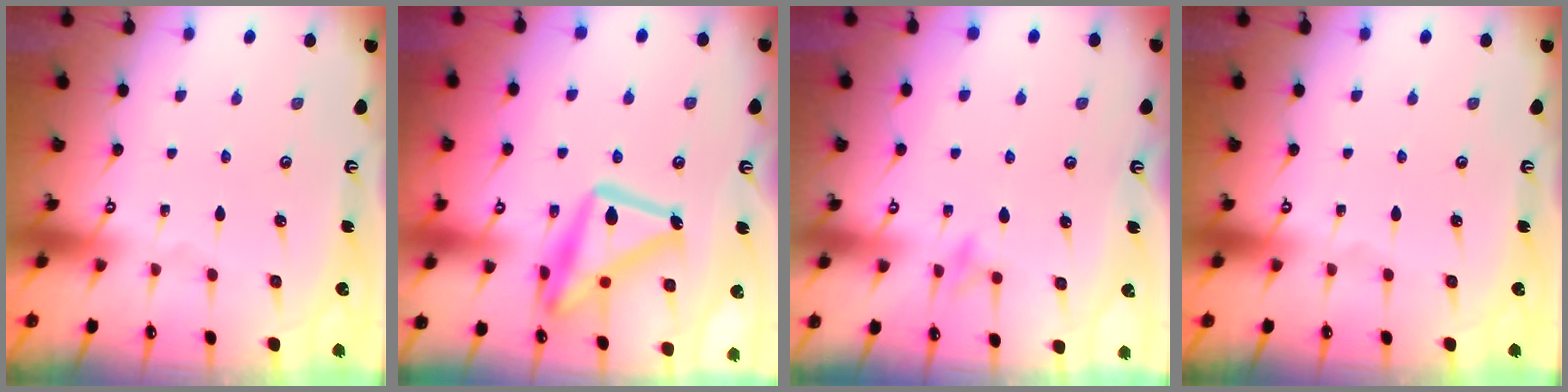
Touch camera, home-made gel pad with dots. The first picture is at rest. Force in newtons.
{"total": 19.6, "press": 19.5, "slide": 1.5}
{"total": 8.7, "press": 8.6, "slide": 0.9}
{"total": 0.0}